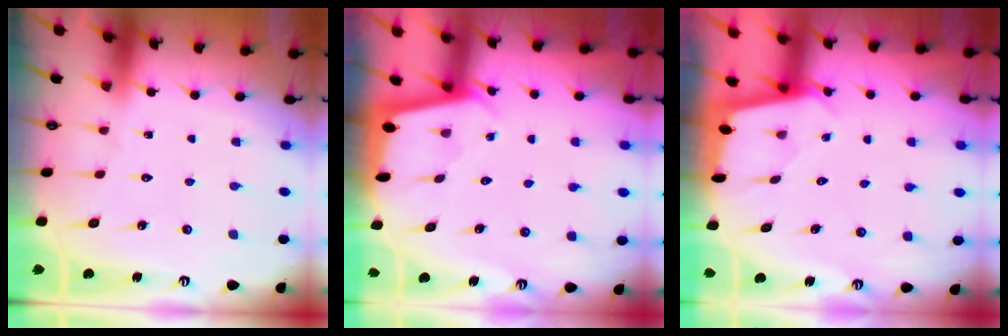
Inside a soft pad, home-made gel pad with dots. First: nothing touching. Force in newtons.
{"total": 2.3, "press": 2.3, "slide": 0.1}
{"total": 1.8, "press": 1.8, "slide": 0.2}